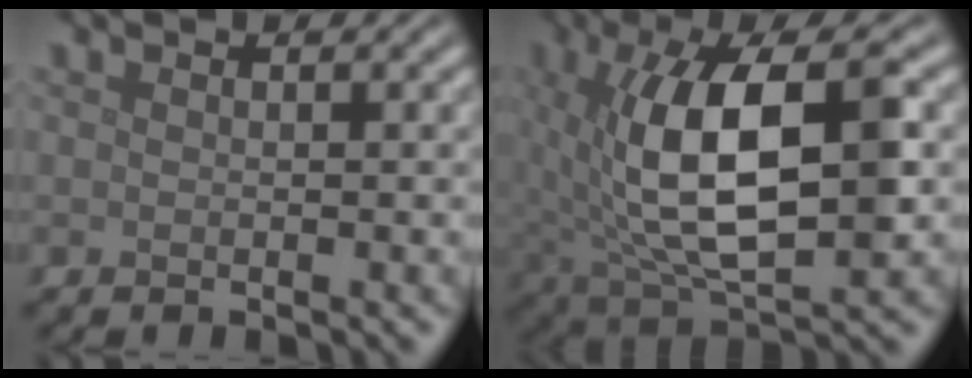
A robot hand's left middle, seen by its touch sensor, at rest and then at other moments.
{"total": 11.9, "force": [1.1, 5.4, 10.6], "torque": [-0.176, 0.001, 0.021]}